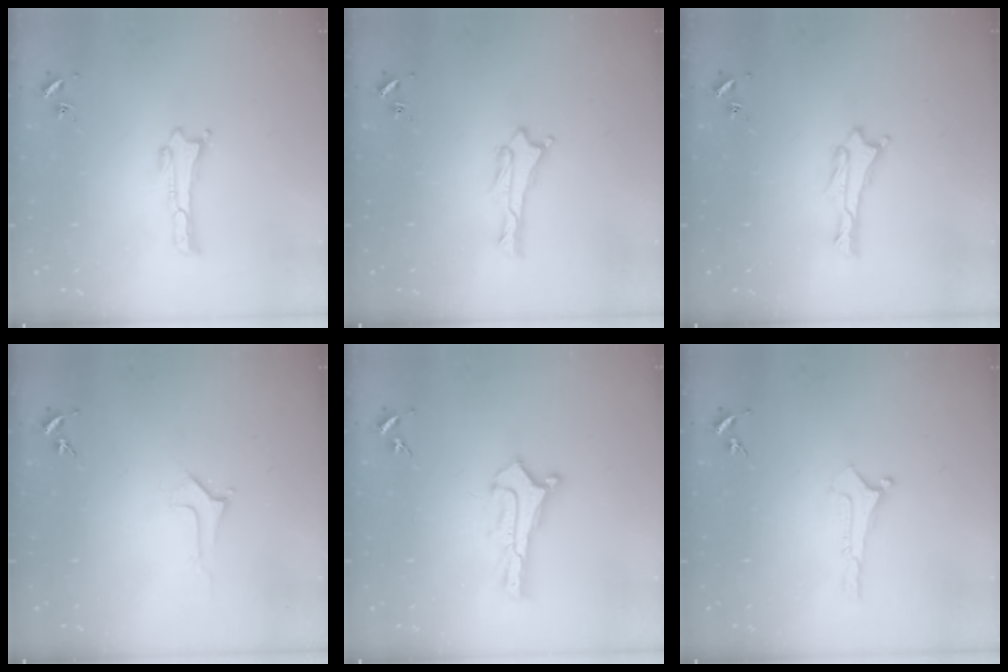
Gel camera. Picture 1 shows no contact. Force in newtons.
{"total": 0.8, "press": 0.8, "slide": 0.2}
{"total": 0.8, "press": 0.7, "slide": 0.1}
{"total": 1.9, "press": 1.9, "slide": 0.2}
{"total": 0.9, "press": 0.9, "slide": 0.1}
{"total": 0.0}